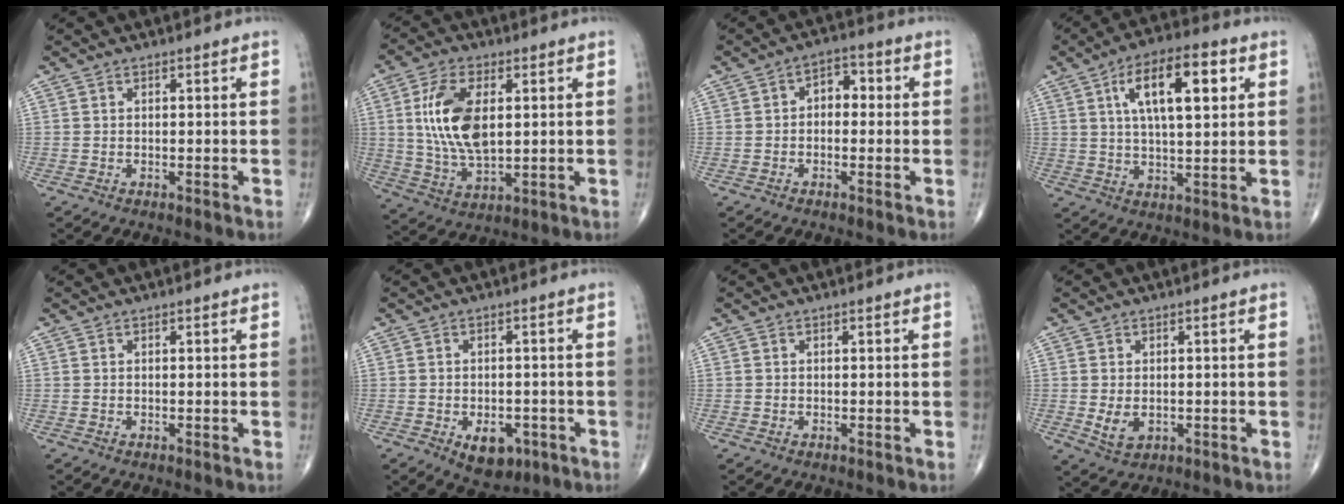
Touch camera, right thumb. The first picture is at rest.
{"total": 13.5, "force": [2.4, 6.9, 11.3], "torque": [-0.217, -0.010, 0.052]}
{"total": 4.9, "force": [0.2, 3.3, 3.5], "torque": [-0.025, 0.019, -0.010]}
{"total": 14.2, "force": [4.7, 5.5, 12.2], "torque": [-0.188, 0.001, 0.076]}
{"total": 0.0}
{"total": 6.8, "force": [-2.8, 4.3, 4.4], "torque": [-0.042, 0.010, -0.029]}
{"total": 0.0}
{"total": 3.9, "force": [-0.4, 2.6, 2.8], "torque": [-0.046, -0.007, 0.002]}